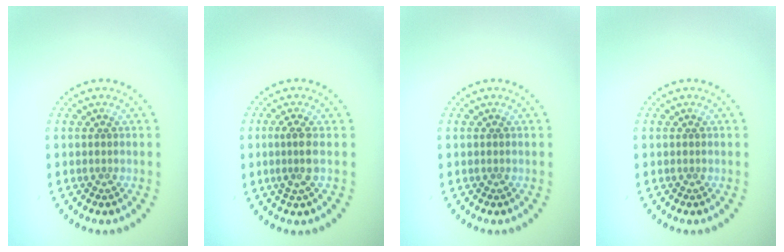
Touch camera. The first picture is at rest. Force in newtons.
{"total": 2.1, "press": 1.7, "slide": 1.2}
{"total": 0.0}
{"total": 0.0}